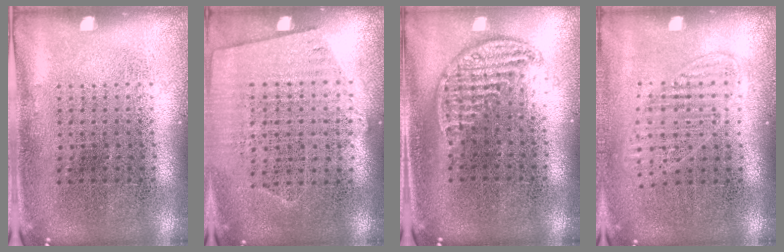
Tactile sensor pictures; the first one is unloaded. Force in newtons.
{"total": 0.9, "press": 0.7, "slide": 0.7}
{"total": 1.1, "press": 1.0, "slide": 0.4}
{"total": 1.3, "press": 1.1, "slide": 0.6}